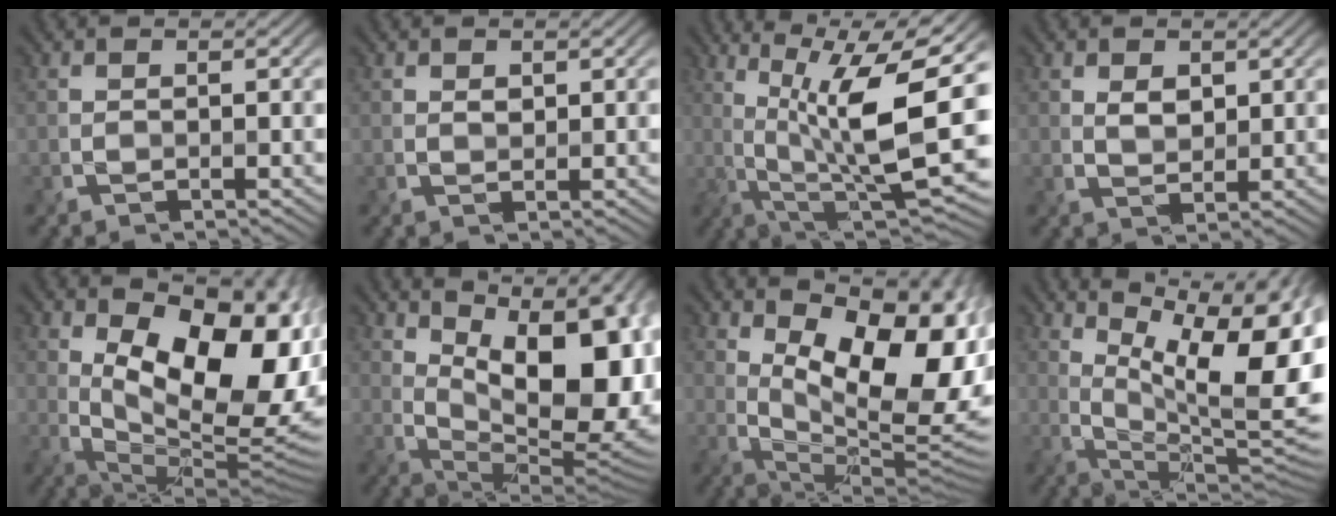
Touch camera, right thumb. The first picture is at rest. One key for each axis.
{"total": 0.7, "fx": 0.6, "fy": 0.4, "fz": 0.0, "tx": -0.006, "ty": -0.007, "tz": 0.019}
{"total": 15.2, "fx": 3.1, "fy": 4.8, "fz": 14.1, "tx": -0.236, "ty": 0.007, "tz": 0.072}
{"total": 1.8, "fx": 1.0, "fy": 1.2, "fz": 0.9, "tx": -0.025, "ty": -0.009, "tz": 0.027}
{"total": 16.5, "fx": 4.7, "fy": 8.6, "fz": 13.2, "tx": -0.198, "ty": -0.001, "tz": 0.085}
{"total": 14.5, "fx": 4.9, "fy": 6.7, "fz": 11.9, "tx": -0.181, "ty": -0.001, "tz": 0.083}
{"total": 14.9, "fx": 5.0, "fy": 6.9, "fz": 12.2, "tx": -0.193, "ty": -0.005, "tz": 0.094}
{"total": 15.6, "fx": 4.8, "fy": 6.0, "fz": 13.6, "tx": -0.197, "ty": 0.011, "tz": 0.087}